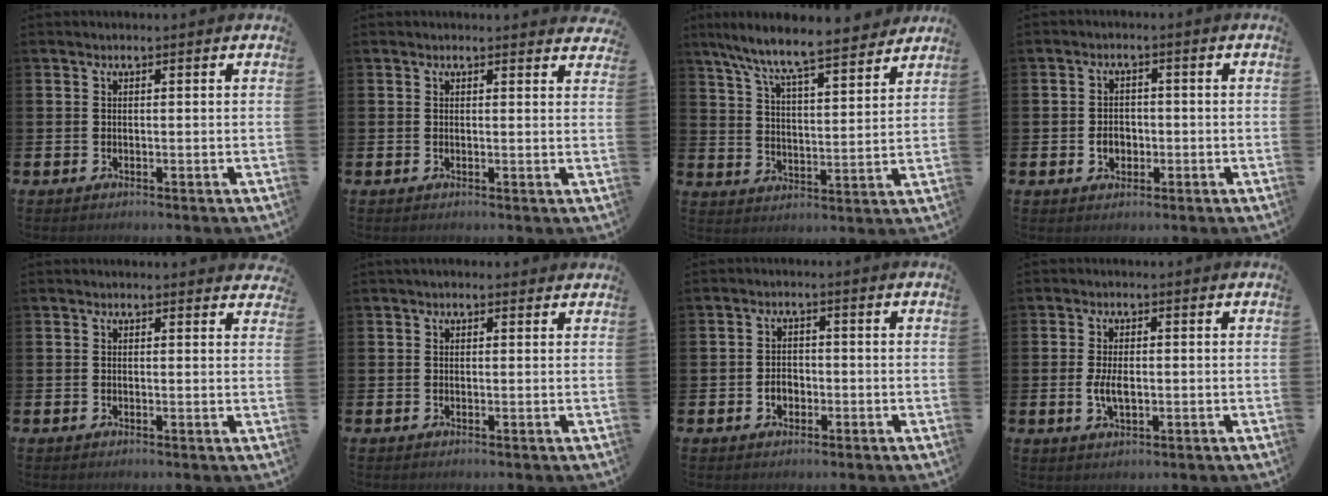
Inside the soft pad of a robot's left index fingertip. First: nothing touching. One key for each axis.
{"total": 1.2, "fx": 1.2, "fy": 0.2, "fz": 0.0, "tx": 0.004, "ty": -0.003, "tz": 0.021}
{"total": 8.9, "fx": 8.2, "fy": 0.6, "fz": 3.2, "tx": -0.088, "ty": -0.060, "tz": 0.139}
{"total": 2.8, "fx": -0.7, "fy": 2.2, "fz": 1.5, "tx": -0.013, "ty": -0.003, "tz": -0.020}
{"total": 1.0, "fx": 0.9, "fy": 0.1, "fz": 0.1, "tx": 0.004, "ty": -0.001, "tz": 0.016}
{"total": 0.9, "fx": 0.7, "fy": 0.4, "fz": 0.3, "tx": -0.003, "ty": 0.004, "tz": 0.012}
{"total": 2.2, "fx": -0.8, "fy": 1.7, "fz": 1.1, "tx": -0.011, "ty": -0.001, "tz": -0.020}
{"total": 3.4, "fx": -0.2, "fy": 1.7, "fz": 3.0, "tx": -0.045, "ty": 0.000, "tz": -0.007}